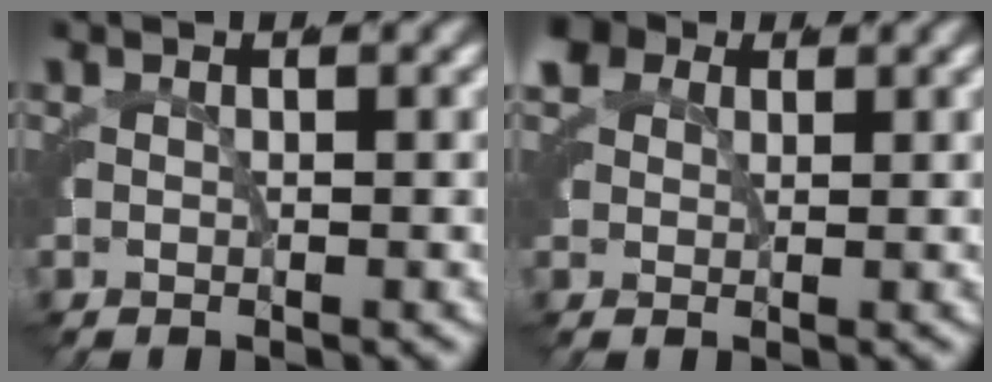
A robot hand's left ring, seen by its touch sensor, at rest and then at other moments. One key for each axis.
{"total": 3.3, "fx": 1.7, "fy": 2.5, "fz": 1.3, "tx": -0.049, "ty": -0.005, "tz": 0.029}